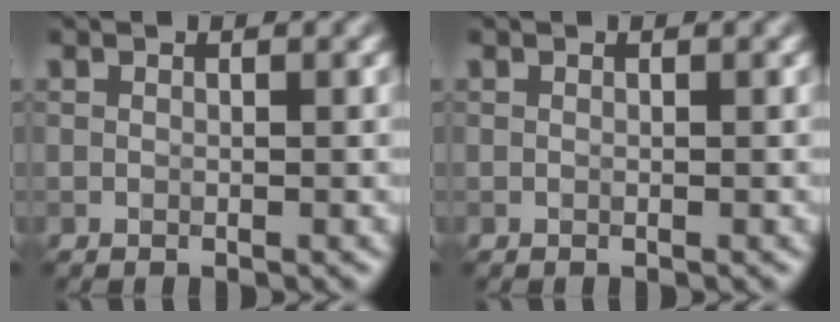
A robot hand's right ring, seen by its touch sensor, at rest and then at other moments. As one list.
[{"total": 0.0}]